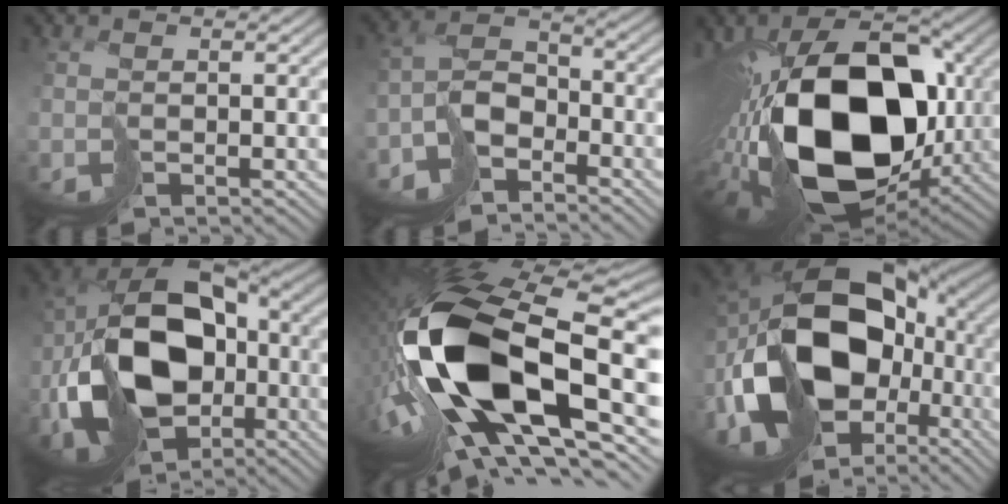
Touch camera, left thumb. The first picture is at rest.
{"total": 7.1, "force": [-5.4, 3.3, 3.2], "torque": [-0.050, 0.005, -0.110]}
{"total": 19.7, "force": [-1.1, 11.3, 16.2], "torque": [-0.322, -0.031, 0.006]}
{"total": 17.3, "force": [-4.1, 11.6, 12.1], "torque": [-0.236, -0.025, -0.067]}
{"total": 20.6, "force": [-3.3, 10.3, 17.5], "torque": [-0.376, -0.045, -0.027]}
{"total": 21.2, "force": [-3.5, 13.4, 16.0], "torque": [-0.350, -0.019, -0.045]}